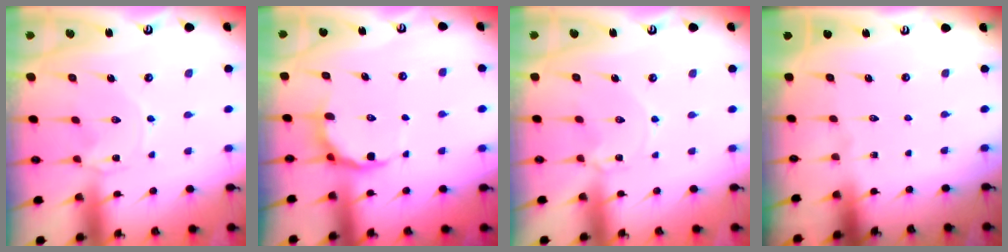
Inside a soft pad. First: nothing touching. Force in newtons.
{"total": 7.6, "press": 7.1, "slide": 2.5}
{"total": 1.9, "press": 1.9, "slide": 0.4}
{"total": 0.0}